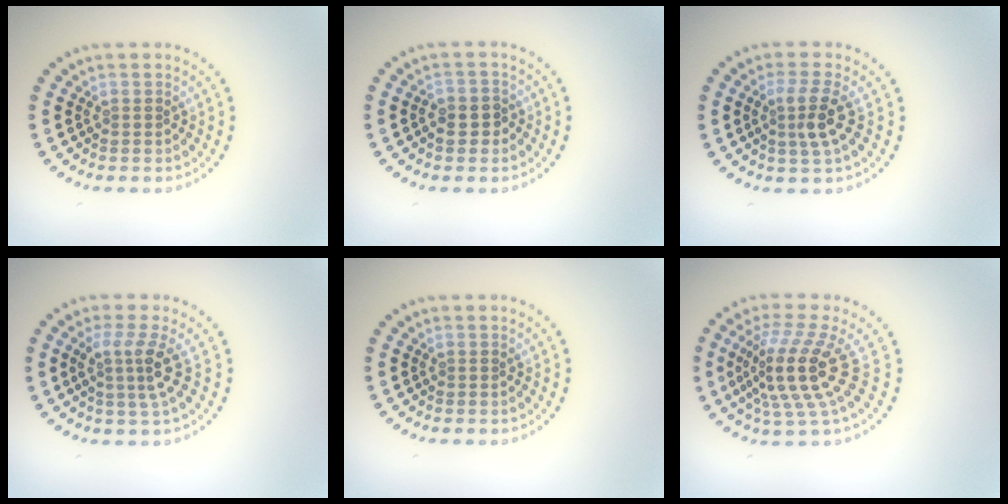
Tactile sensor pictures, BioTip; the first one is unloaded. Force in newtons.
{"total": 1.9, "press": 1.7, "slide": 0.7}
{"total": 2.7, "press": 2.4, "slide": 1.3}
{"total": 3.0, "press": 2.1, "slide": 2.1}
{"total": 0.0}
{"total": 5.5, "press": 4.0, "slide": 3.8}